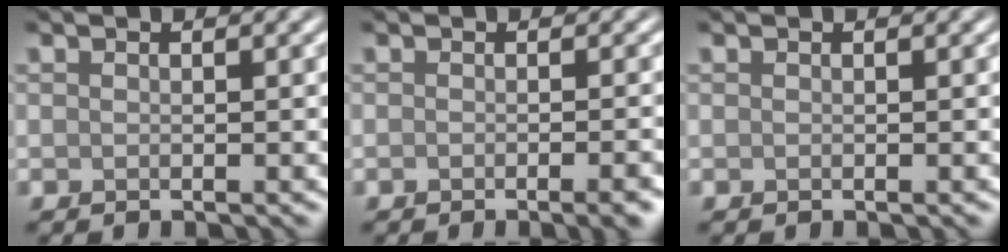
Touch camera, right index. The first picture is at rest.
{"total": 3.0, "force": [-1.6, 0.8, 2.4], "torque": [-0.016, 0.006, -0.020]}
{"total": 0.0}